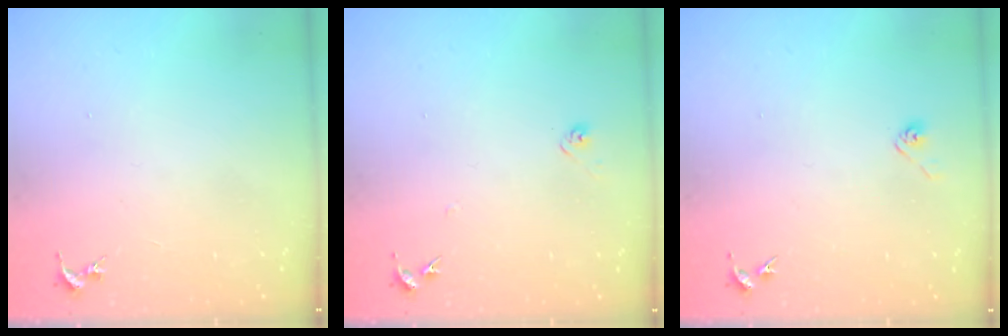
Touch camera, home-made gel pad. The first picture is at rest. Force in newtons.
{"total": 5.0, "press": 5.0, "slide": 0.7}
{"total": 2.9, "press": 2.8, "slide": 0.8}